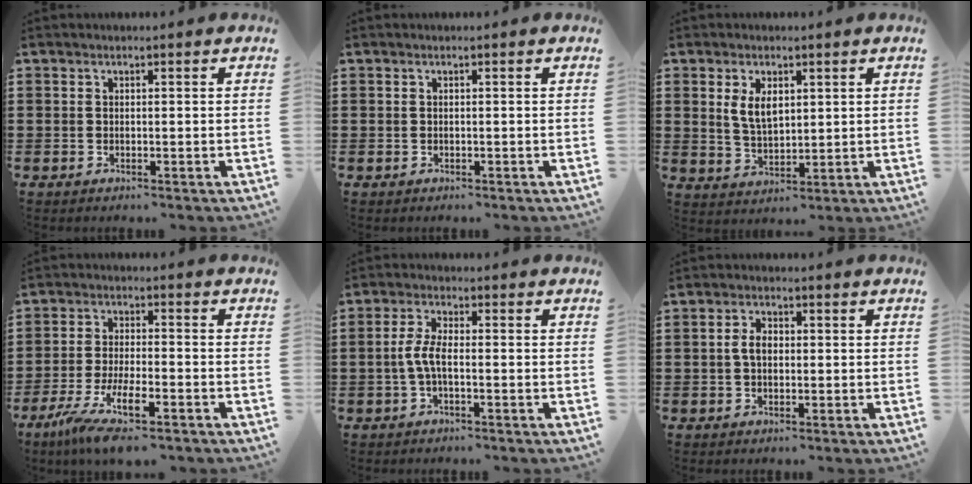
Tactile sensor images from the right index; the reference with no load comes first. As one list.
[{"total": 0.0}, {"total": 4.6, "force": [1.6, 2.6, 3.4], "torque": [-0.067, 0.007, 0.027]}, {"total": 7.7, "force": [-5.1, 1.2, 5.6], "torque": [-0.131, -0.016, -0.100]}, {"total": 4.0, "force": [-0.9, 1.4, 3.7], "torque": [-0.095, -0.002, -0.026]}, {"total": 2.7, "force": [0.1, 1.7, 2.1], "torque": [-0.043, 0.009, 0.000]}]